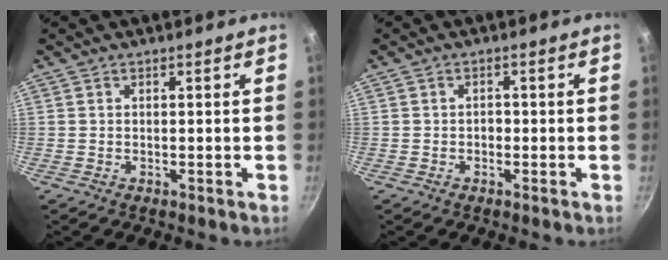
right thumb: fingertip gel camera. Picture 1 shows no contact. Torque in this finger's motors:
{"motor_torque": [0.55, 0.49, 0.46, 0.30, -0.02]}